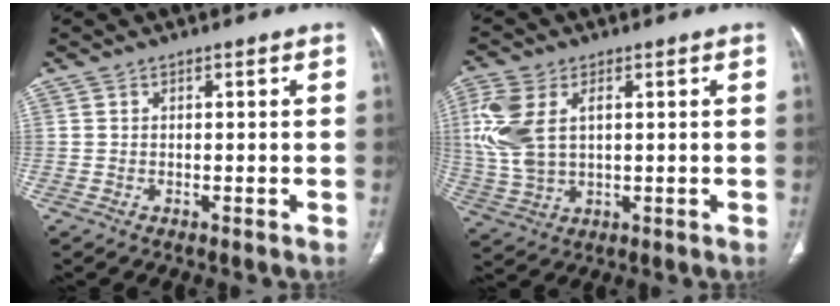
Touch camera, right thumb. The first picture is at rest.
{"total": 11.3, "force": [2.5, 6.8, 8.6], "torque": [-0.207, 0.003, 0.056]}